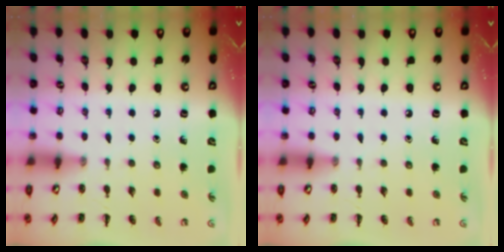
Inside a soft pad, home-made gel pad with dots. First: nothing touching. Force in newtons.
{"total": 0.0}